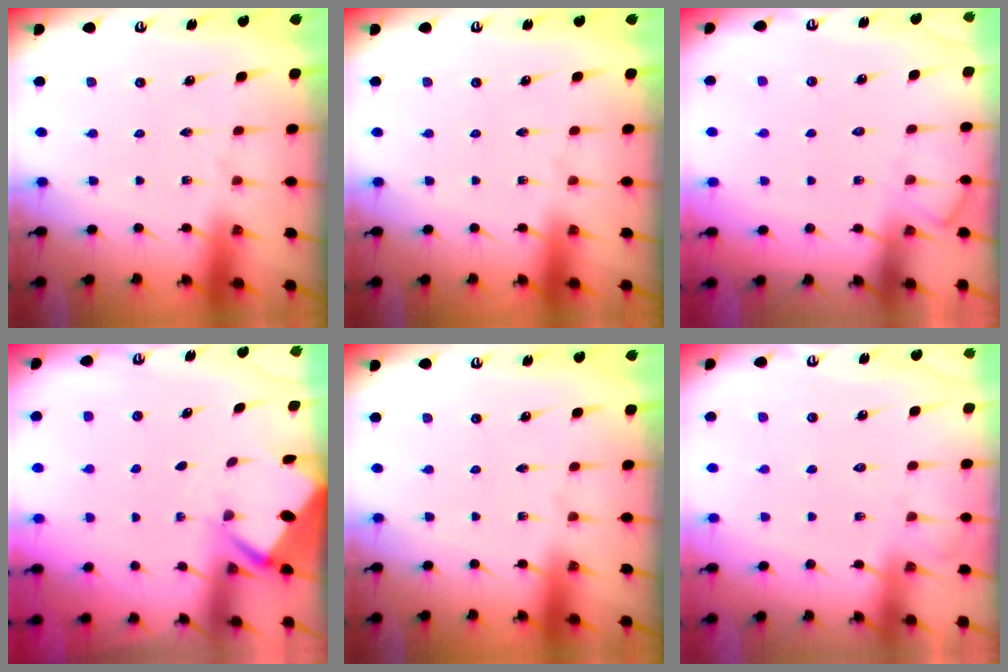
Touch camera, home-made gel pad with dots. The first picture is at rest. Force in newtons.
{"total": 0.0}
{"total": 4.6, "press": 4.5, "slide": 0.6}
{"total": 2.5, "press": 2.5, "slide": 0.3}
{"total": 0.0}
{"total": 7.5, "press": 7.5, "slide": 0.9}